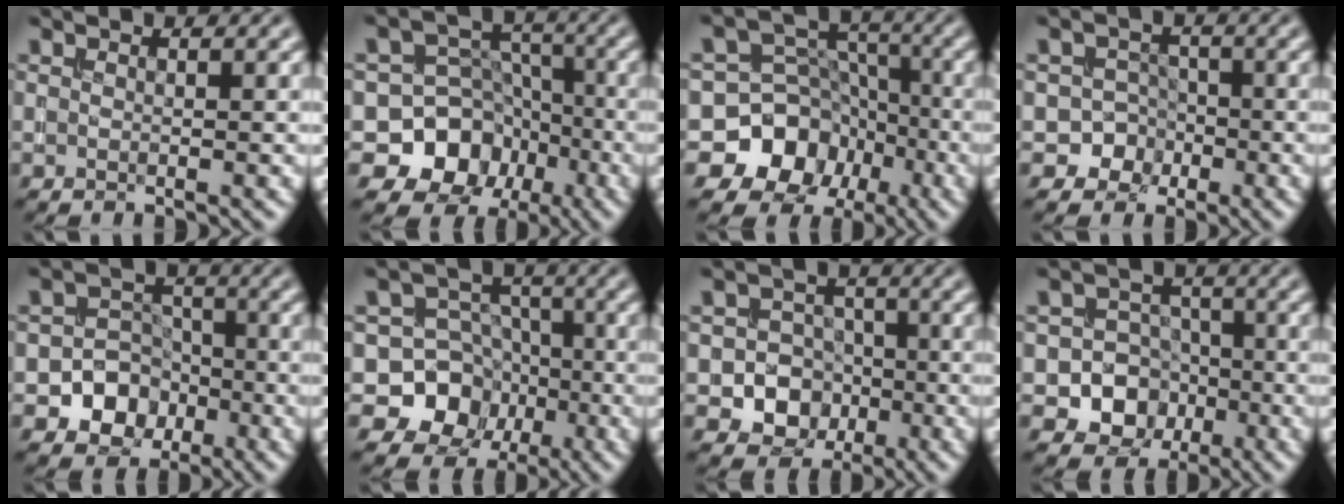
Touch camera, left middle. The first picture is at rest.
{"total": 9.7, "force": [-4.3, 8.4, 2.2], "torque": [-0.026, 0.002, -0.100]}
{"total": 10.8, "force": [-4.9, 9.5, 1.8], "torque": [-0.029, 0.002, -0.108]}
{"total": 3.6, "force": [-1.8, 3.2, 0.1], "torque": [0.039, 0.006, -0.036]}
{"total": 5.5, "force": [-2.2, 4.8, 1.4], "torque": [0.007, 0.004, -0.059]}
{"total": 9.3, "force": [-2.9, 8.5, 2.1], "torque": [-0.027, 0.011, -0.079]}
{"total": 6.5, "force": [-2.1, 5.9, 2.0], "torque": [-0.007, -0.001, -0.054]}
{"total": 7.5, "force": [-2.5, 6.7, 2.0], "torque": [-0.009, -0.002, -0.061]}